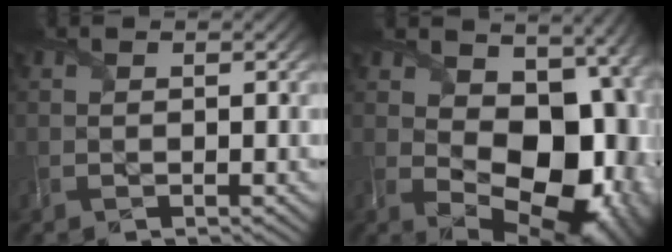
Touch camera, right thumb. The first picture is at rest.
{"total": 15.4, "force": [1.5, 10.4, 11.3], "torque": [-0.146, -0.028, 0.045]}